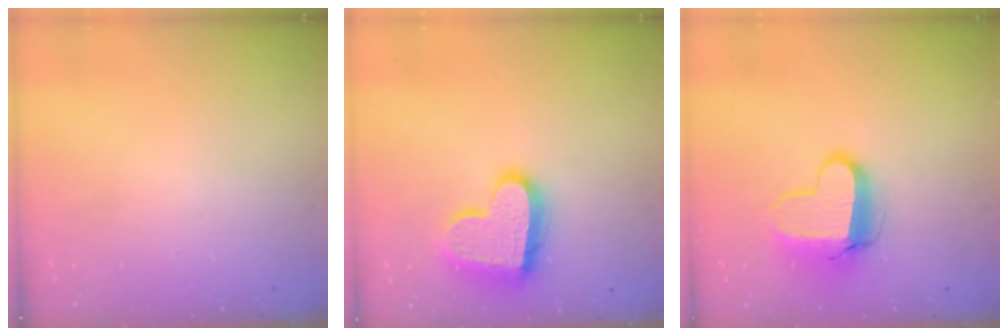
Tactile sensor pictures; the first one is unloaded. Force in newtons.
{"total": 18.2, "press": 18.1, "slide": 1.4}
{"total": 12.7, "press": 12.6, "slide": 1.1}